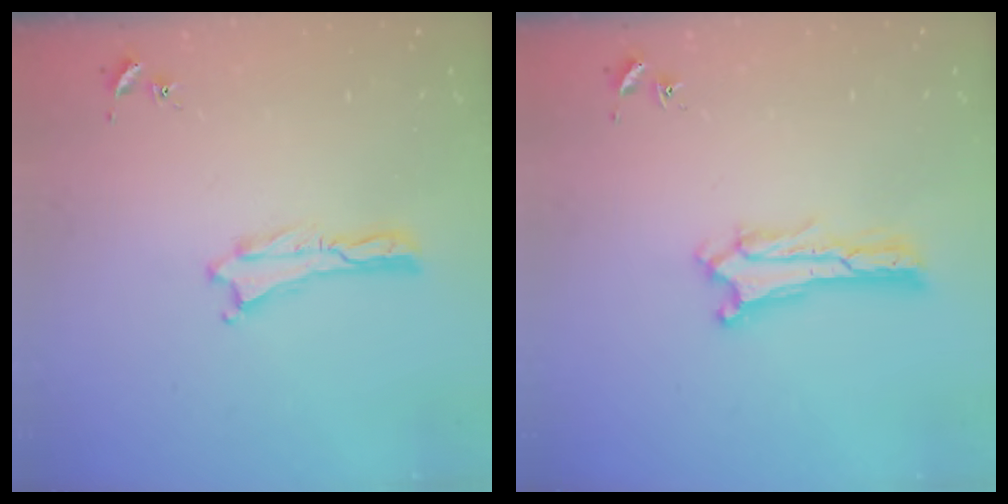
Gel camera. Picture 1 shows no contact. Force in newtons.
{"total": 0.7, "press": 0.6, "slide": 0.2}